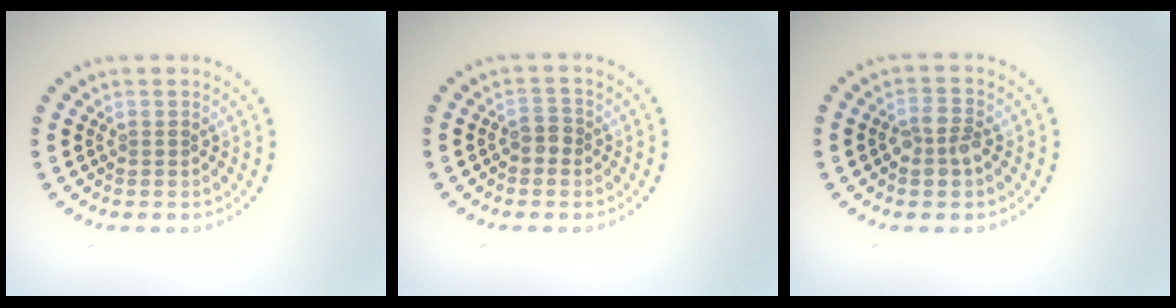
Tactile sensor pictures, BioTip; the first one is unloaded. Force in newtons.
{"total": 1.4, "press": 1.3, "slide": 0.5}
{"total": 2.4, "press": 2.4, "slide": 0.5}